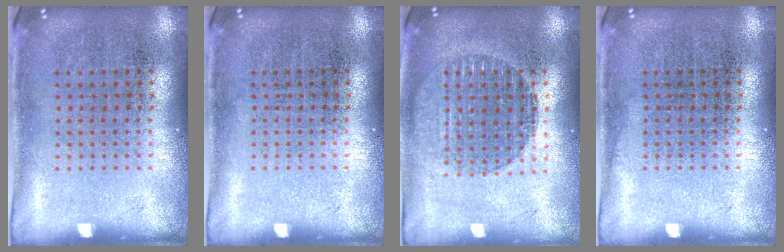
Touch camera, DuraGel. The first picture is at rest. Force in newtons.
{"total": 0.0}
{"total": 1.5, "press": 1.3, "slide": 0.7}
{"total": 0.0}